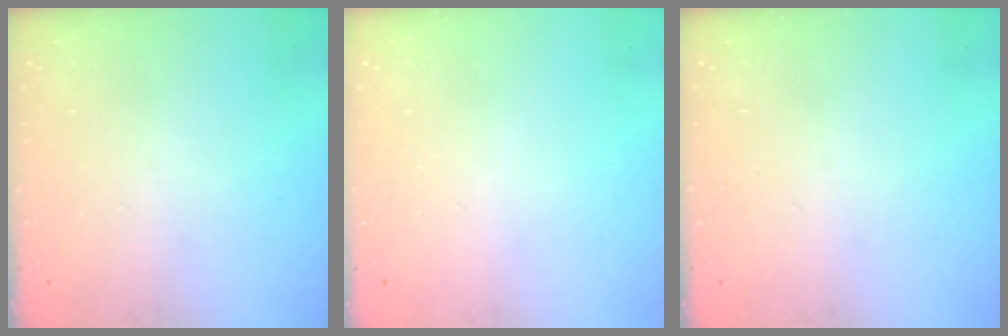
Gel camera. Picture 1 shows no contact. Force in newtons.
{"total": 0.0}
{"total": 0.0}